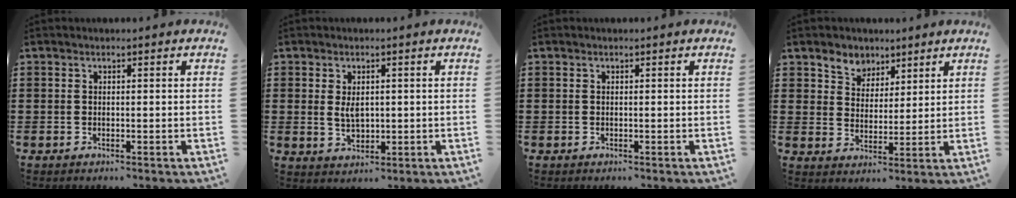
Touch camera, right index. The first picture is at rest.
{"total": 3.5, "force": [0.4, 2.2, 2.7], "torque": [-0.048, 0.004, 0.006]}
{"total": 0.0}
{"total": 4.4, "force": [3.3, 2.9, -0.2], "torque": [-0.020, 0.003, 0.060]}